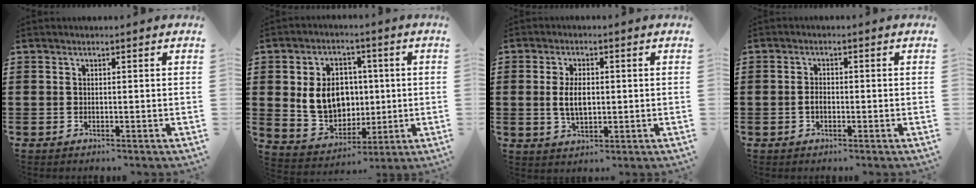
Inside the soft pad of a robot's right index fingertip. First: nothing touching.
{"total": 9.0, "force": [0.9, 7.4, 5.1], "torque": [-0.112, 0.016, 0.017]}
{"total": 4.6, "force": [0.1, 2.2, 4.0], "torque": [-0.079, -0.002, -0.002]}
{"total": 1.6, "force": [-0.5, 0.9, 1.3], "torque": [-0.026, 0.002, -0.009]}